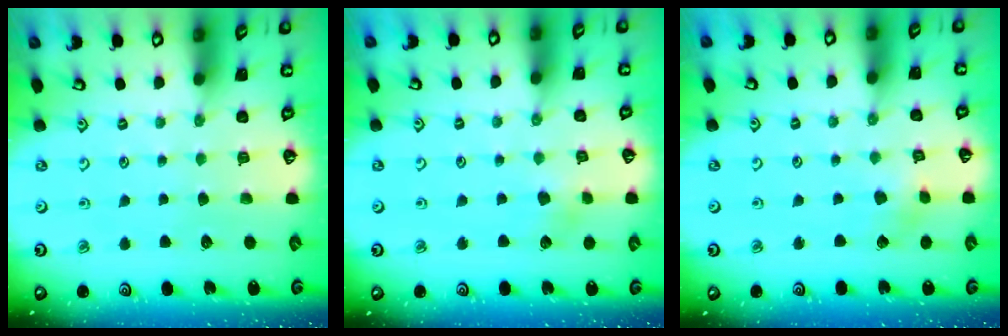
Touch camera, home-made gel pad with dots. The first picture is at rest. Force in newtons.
{"total": 3.9, "press": 3.9, "slide": 0.4}
{"total": 2.3, "press": 2.2, "slide": 0.3}